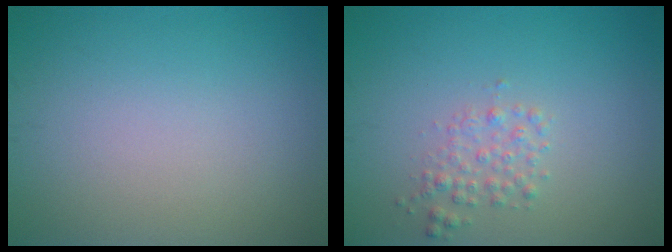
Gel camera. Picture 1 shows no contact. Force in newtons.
{"total": 1.7, "press": 1.7, "slide": 0.1}